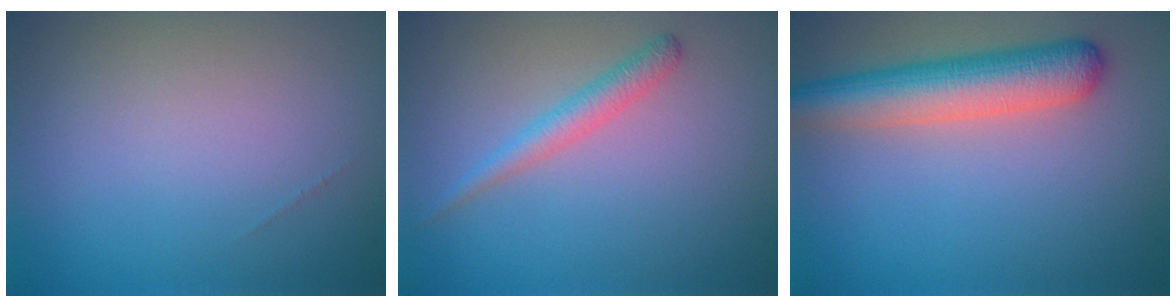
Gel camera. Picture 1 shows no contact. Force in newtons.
{"total": 1.9, "press": 1.9, "slide": 0.0}
{"total": 5.7, "press": 5.7, "slide": 0.2}